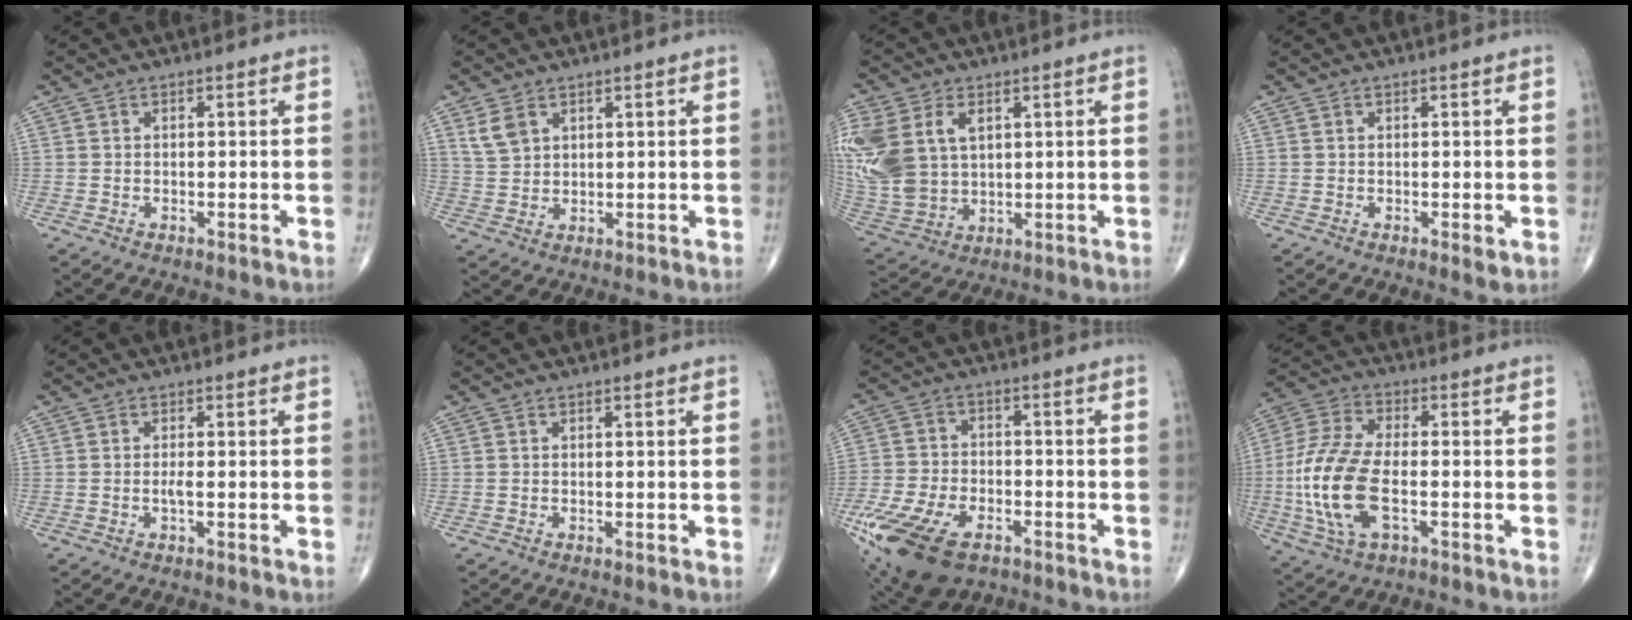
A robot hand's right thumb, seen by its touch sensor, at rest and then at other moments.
{"total": 4.3, "force": [2.4, 2.8, 2.2], "torque": [-0.039, -0.008, 0.056]}
{"total": 18.9, "force": [5.1, 13.1, 12.6], "torque": [-0.310, 0.000, 0.114]}
{"total": 1.3, "force": [-0.2, 0.4, 1.2], "torque": [-0.016, -0.006, -0.001]}
{"total": 1.0, "force": [-0.3, 0.1, 1.0], "torque": [-0.022, -0.002, -0.005]}
{"total": 0.0}
{"total": 17.3, "force": [-9.5, 9.2, 11.2], "torque": [-0.251, 0.006, -0.168]}
{"total": 15.3, "force": [-3.0, 7.2, 13.2], "torque": [-0.297, 0.013, -0.055]}